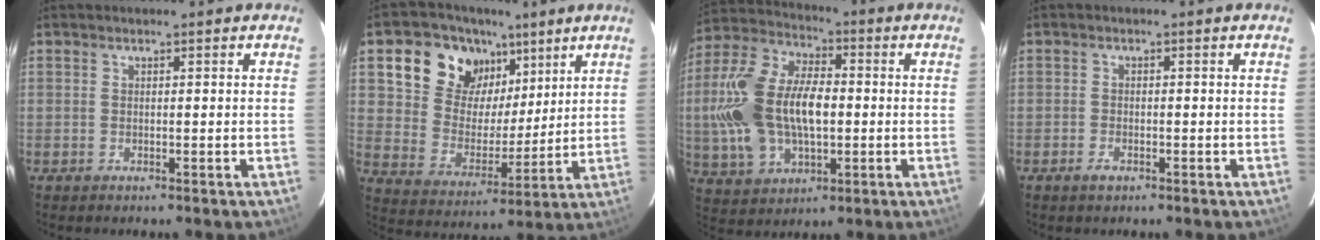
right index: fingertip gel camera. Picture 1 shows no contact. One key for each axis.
{"total": 15.2, "fx": 8.5, "fy": 11.2, "fz": 5.6, "tx": -0.123, "ty": 0.024, "tz": 0.158}
{"total": 19.3, "fx": -1.0, "fy": 11.3, "fz": 15.6, "tx": -0.340, "ty": 0.013, "tz": -0.011}
{"total": 1.7, "fx": -1.1, "fy": 0.8, "fz": 1.0, "tx": -0.019, "ty": -0.001, "tz": -0.021}